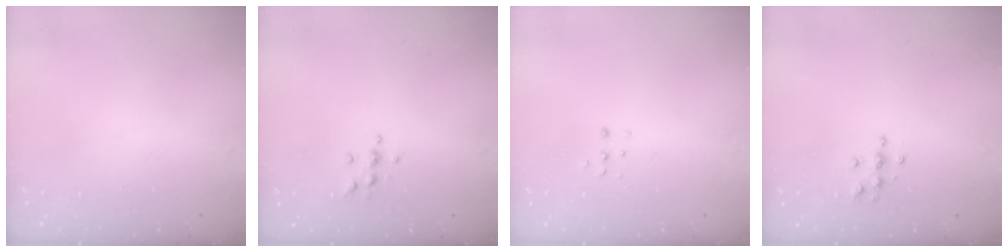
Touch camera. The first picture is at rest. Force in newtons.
{"total": 5.0, "press": 4.9, "slide": 0.5}
{"total": 3.8, "press": 3.7, "slide": 0.7}
{"total": 3.7, "press": 3.7, "slide": 0.4}